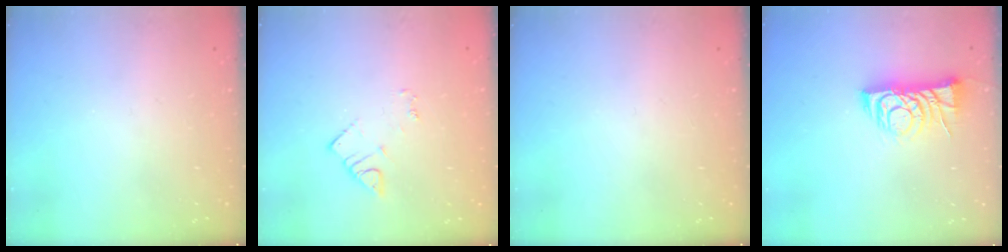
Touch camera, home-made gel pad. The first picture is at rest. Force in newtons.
{"total": 3.6, "press": 3.6, "slide": 0.4}
{"total": 0.0}
{"total": 8.2, "press": 8.1, "slide": 0.8}